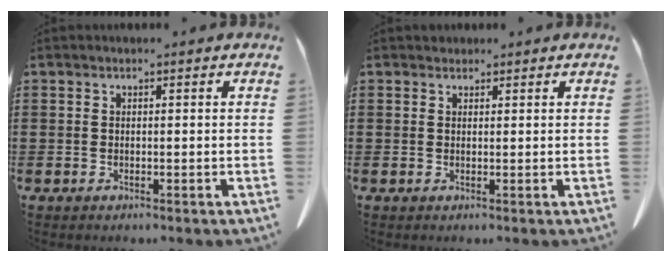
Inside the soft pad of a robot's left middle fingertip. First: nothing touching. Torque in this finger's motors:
{"motor_torque": [-0.12, 0.04, 0.00, 0.01]}